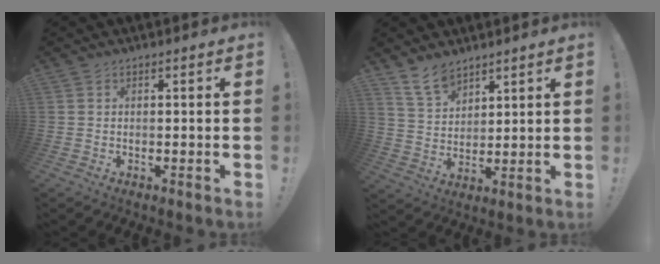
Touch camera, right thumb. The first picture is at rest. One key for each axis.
{"total": 8.6, "fx": 7.1, "fy": 4.0, "fz": 2.7, "tx": -0.051, "ty": -0.045, "tz": 0.137}